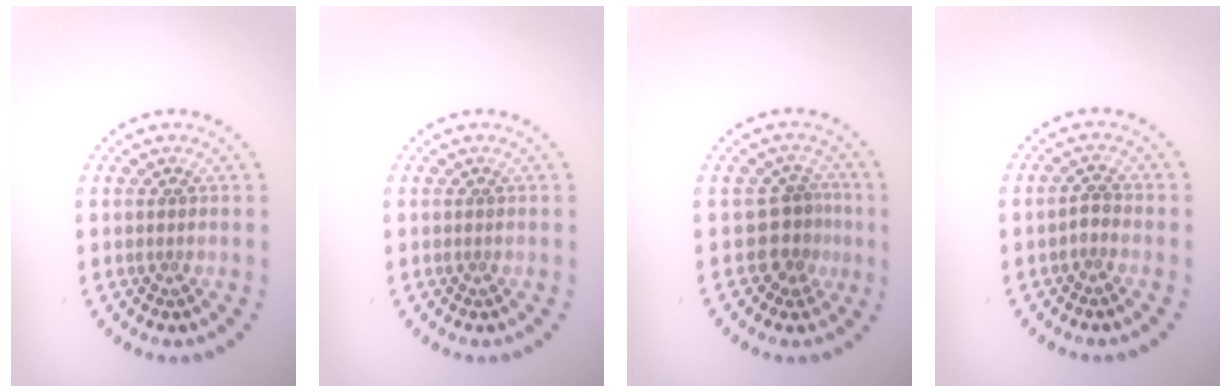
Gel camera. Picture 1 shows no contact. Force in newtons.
{"total": 0.0}
{"total": 2.7, "press": 2.1, "slide": 1.7}
{"total": 0.8, "press": 0.7, "slide": 0.4}